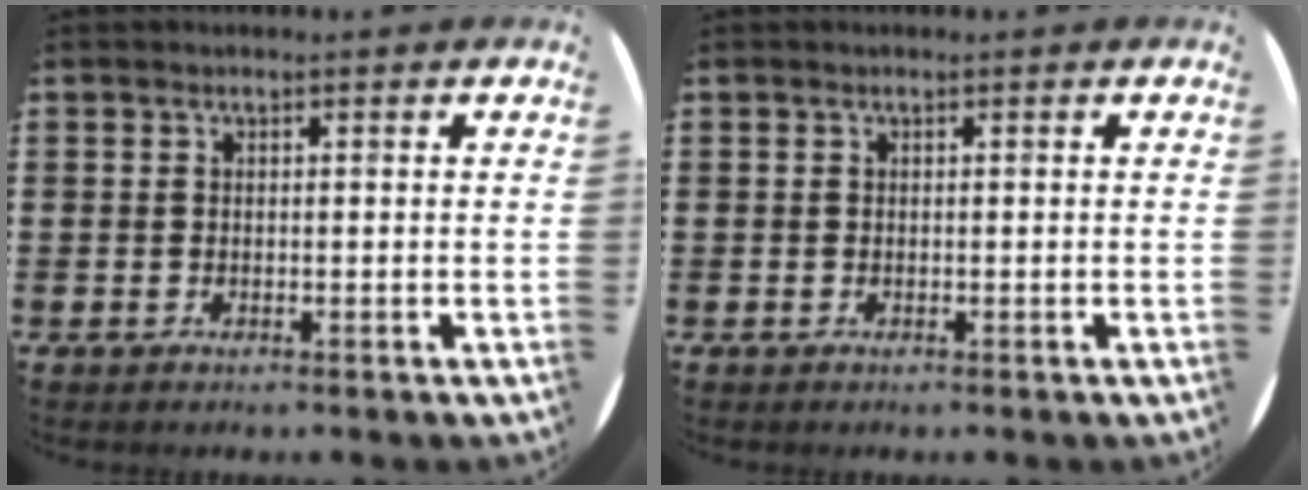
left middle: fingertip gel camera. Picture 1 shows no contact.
{"total": 0.0}